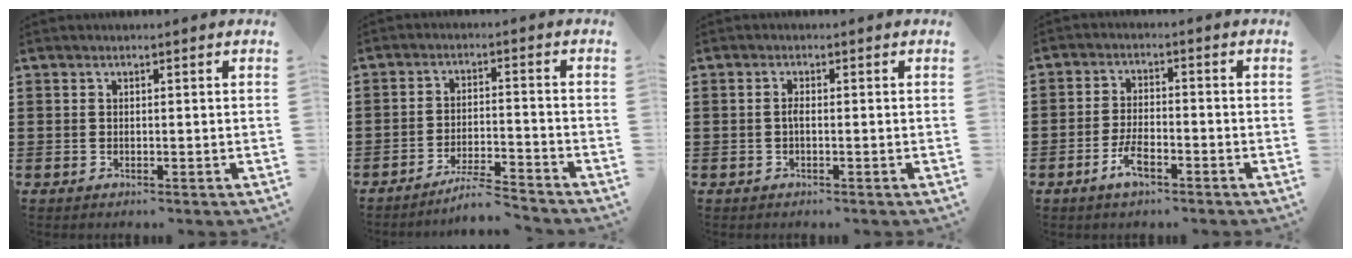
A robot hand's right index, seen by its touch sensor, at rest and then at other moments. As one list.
[{"total": 5.3, "force": [-5.0, -0.1, 1.9], "torque": [-0.047, -0.012, -0.100]}, {"total": 1.3, "force": [-0.4, 0.2, 1.2], "torque": [-0.033, -0.003, -0.009]}, {"total": 4.2, "force": [-2.4, 1.7, 3.0], "torque": [-0.063, 0.003, -0.048]}]